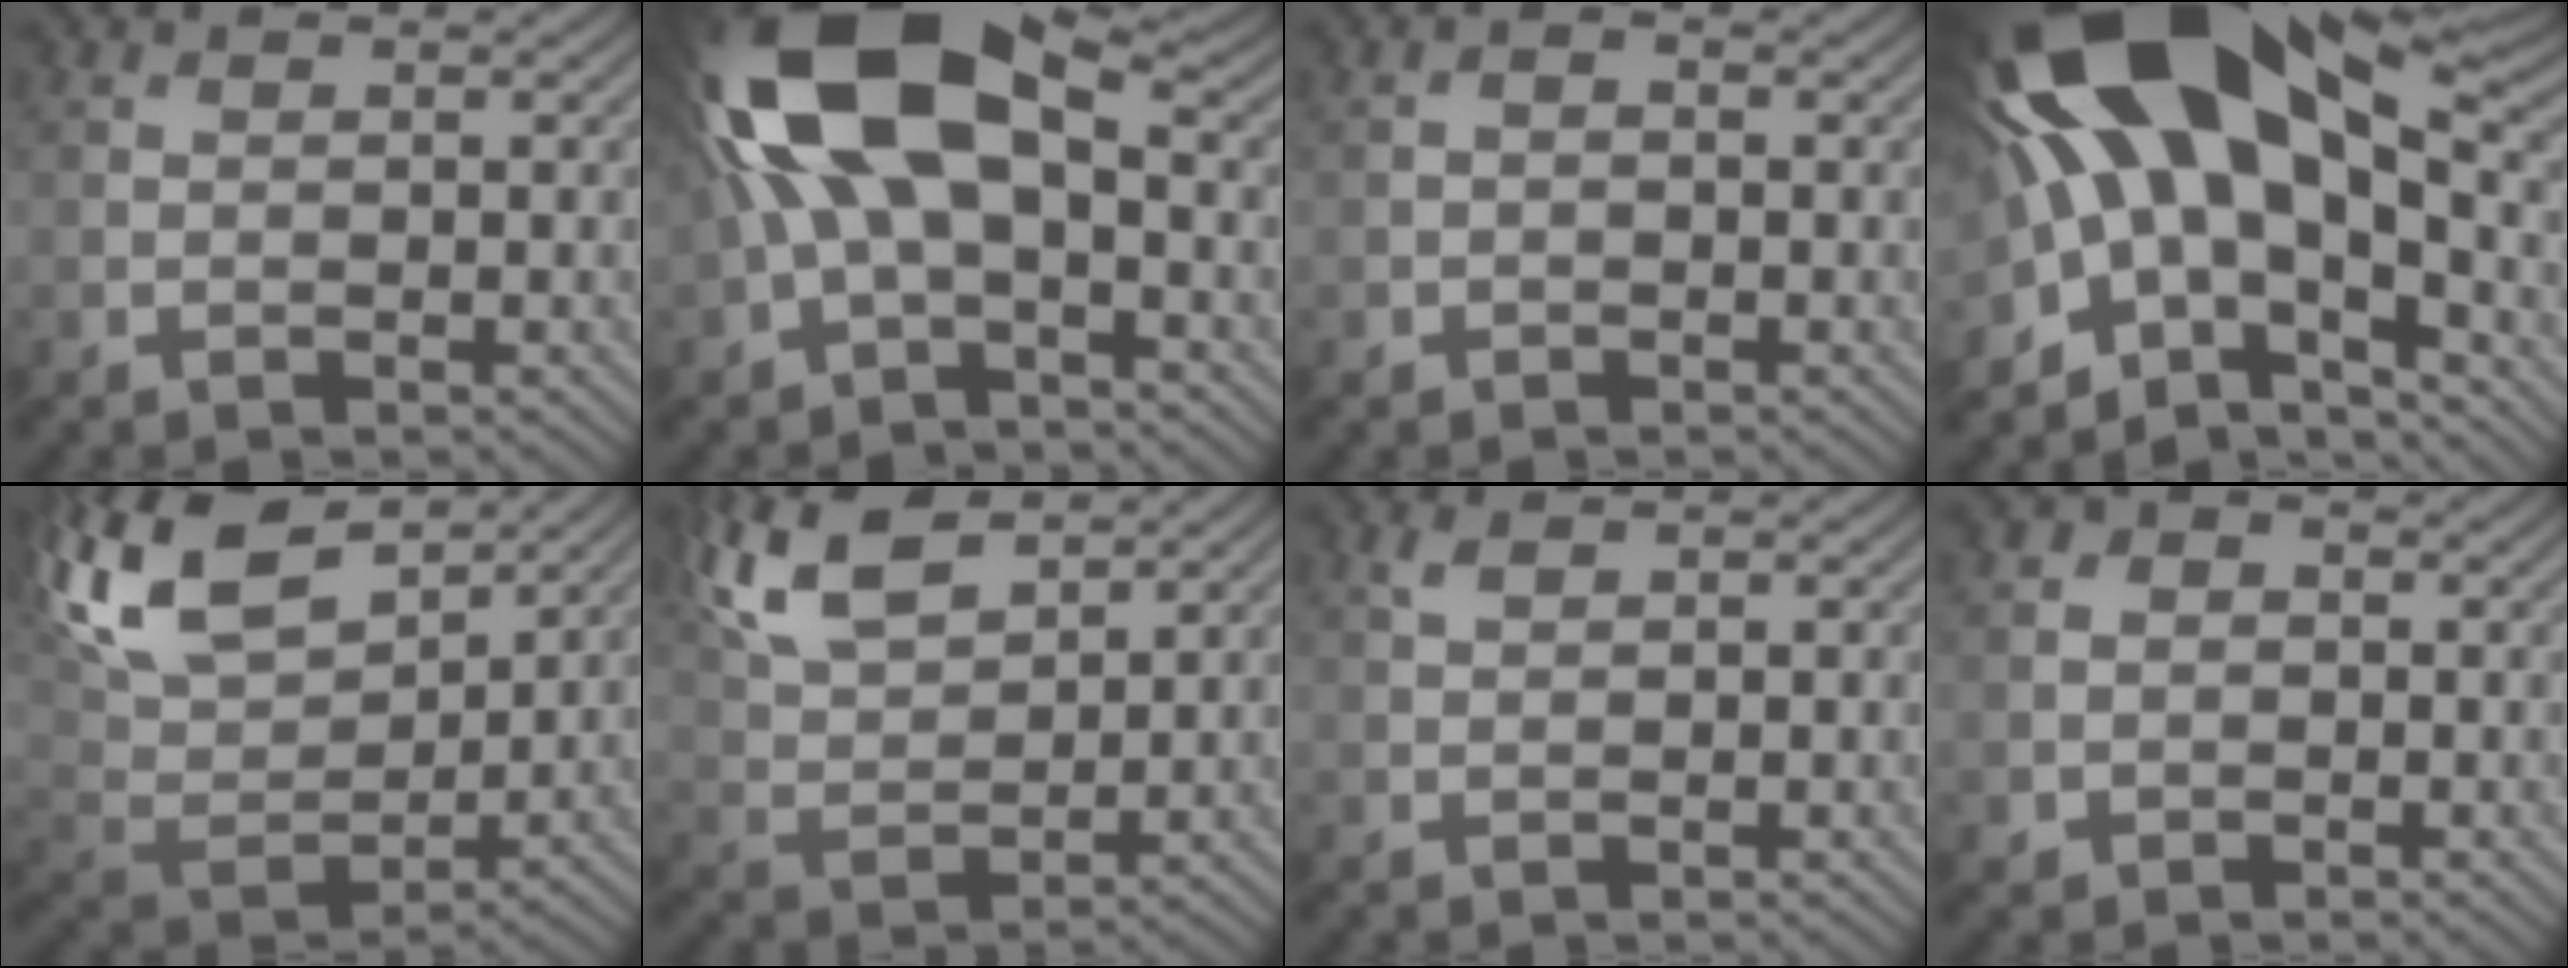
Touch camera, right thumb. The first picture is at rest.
{"total": 15.5, "force": [1.5, 8.1, 13.1], "torque": [-0.276, 0.018, 0.014]}
{"total": 1.1, "force": [-0.3, 0.7, 0.7], "torque": [-0.014, 0.002, -0.008]}
{"total": 18.9, "force": [1.2, 9.0, 16.6], "torque": [-0.301, -0.008, 0.032]}
{"total": 17.7, "force": [10.8, 8.6, 11.0], "torque": [-0.280, 0.050, 0.183]}
{"total": 11.1, "force": [6.9, 4.7, 7.3], "torque": [-0.184, 0.019, 0.132]}
{"total": 1.3, "force": [0.8, 0.5, 0.9], "torque": [-0.025, 0.004, 0.017]}
{"total": 2.4, "force": [-0.4, 2.3, 0.7], "torque": [-0.012, -0.002, -0.012]}